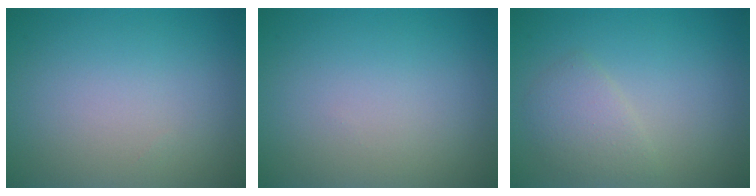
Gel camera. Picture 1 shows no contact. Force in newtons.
{"total": 0.0}
{"total": 2.2, "press": 2.2, "slide": 0.0}